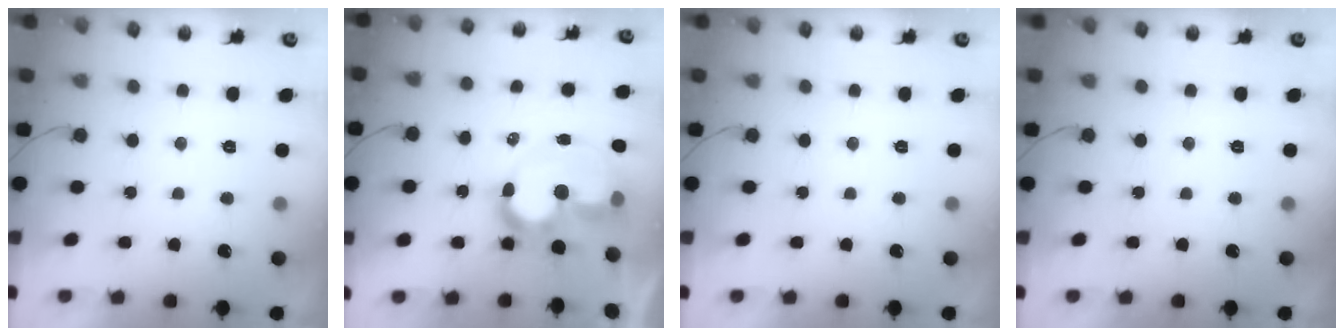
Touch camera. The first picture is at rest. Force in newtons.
{"total": 11.2, "press": 10.6, "slide": 3.6}
{"total": 0.0}
{"total": 0.0}